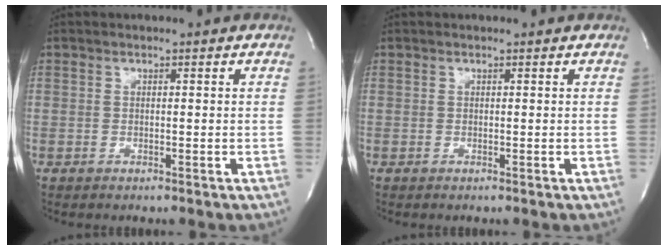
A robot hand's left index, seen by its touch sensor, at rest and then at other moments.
{"total": 0.0}